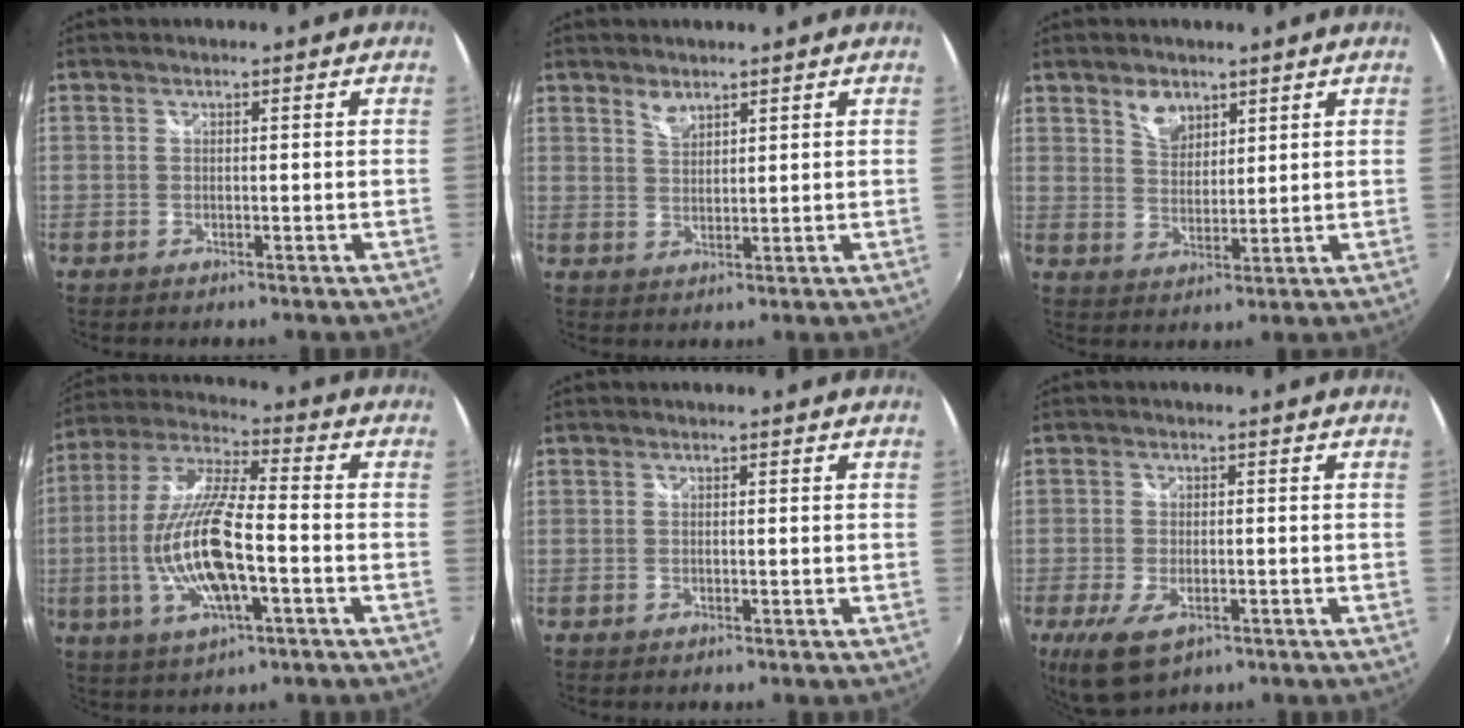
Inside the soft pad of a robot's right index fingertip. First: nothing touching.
{"total": 2.6, "force": [2.1, 1.1, 1.0], "torque": [-0.016, 0.000, 0.038]}
{"total": 4.8, "force": [3.2, 2.9, 2.1], "torque": [-0.026, 0.003, 0.059]}
{"total": 16.4, "force": [-3.8, 4.5, 15.3], "torque": [-0.309, -0.008, -0.071]}
{"total": 0.0}
{"total": 8.1, "force": [-4.1, 4.0, 5.7], "torque": [-0.130, -0.030, -0.072]}